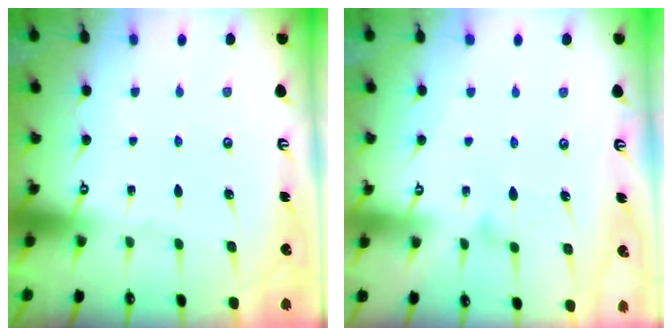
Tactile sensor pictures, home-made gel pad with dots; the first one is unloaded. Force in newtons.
{"total": 7.0, "press": 7.0, "slide": 0.5}